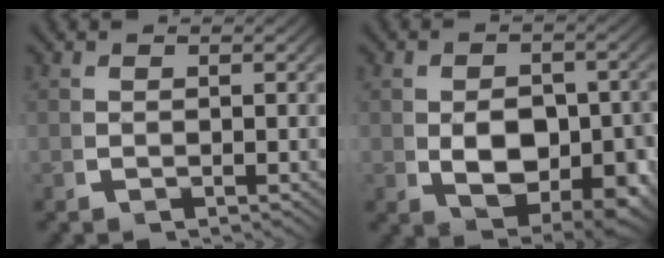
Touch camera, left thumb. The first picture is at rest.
{"total": 9.0, "force": [-1.0, 5.9, 6.6], "torque": [-0.127, -0.049, 0.007]}